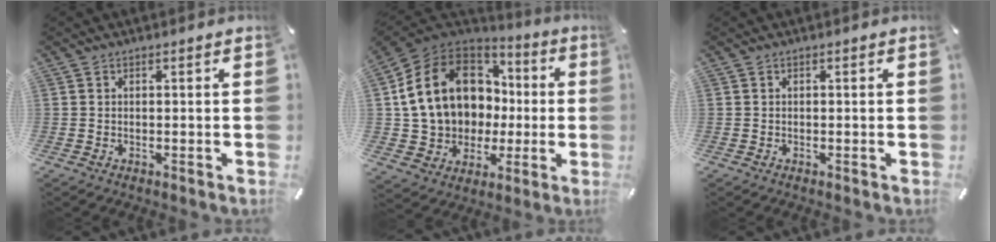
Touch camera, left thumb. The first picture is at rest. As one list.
[{"total": 17.7, "force": [3.2, 14.8, 9.2], "torque": [-0.196, -0.016, 0.076]}, {"total": 0.0}]